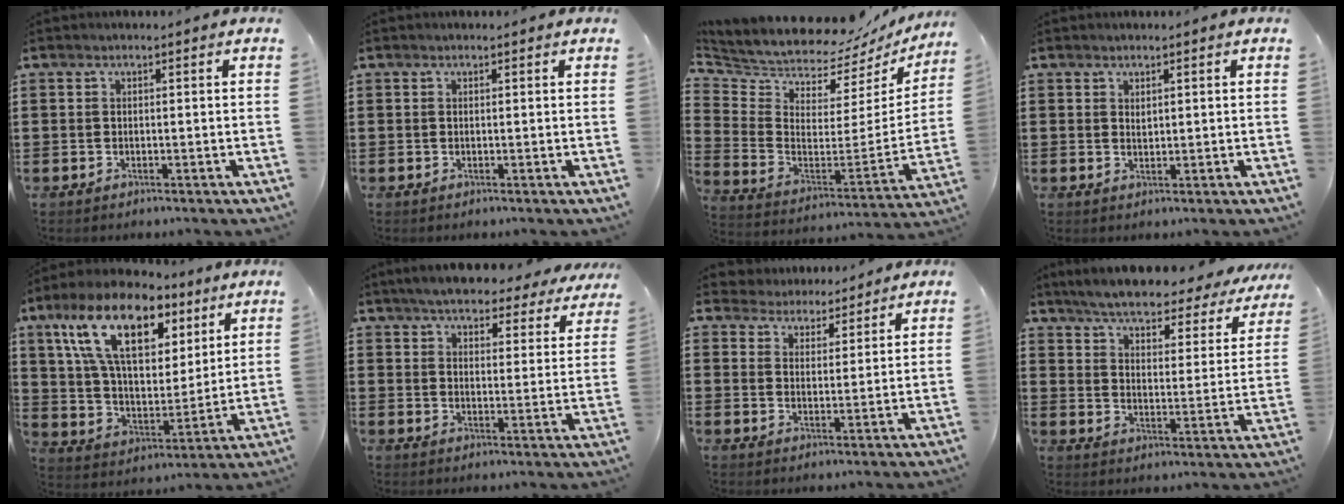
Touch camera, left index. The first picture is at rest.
{"total": 0.0}
{"total": 5.8, "force": [5.8, 0.6, -0.5], "torque": [-0.037, -0.073, 0.094]}
{"total": 1.0, "force": [0.9, 0.4, 0.4], "torque": [-0.009, 0.002, 0.017]}
{"total": 16.8, "force": [9.6, 8.0, 11.2], "torque": [-0.226, -0.016, 0.166]}
{"total": 5.5, "force": [5.2, 0.4, 1.5], "torque": [-0.052, -0.024, 0.092]}
{"total": 4.0, "force": [3.8, 1.2, -0.6], "torque": [-0.010, -0.015, 0.067]}
{"total": 5.3, "force": [5.0, 0.3, 1.8], "torque": [-0.061, -0.036, 0.081]}